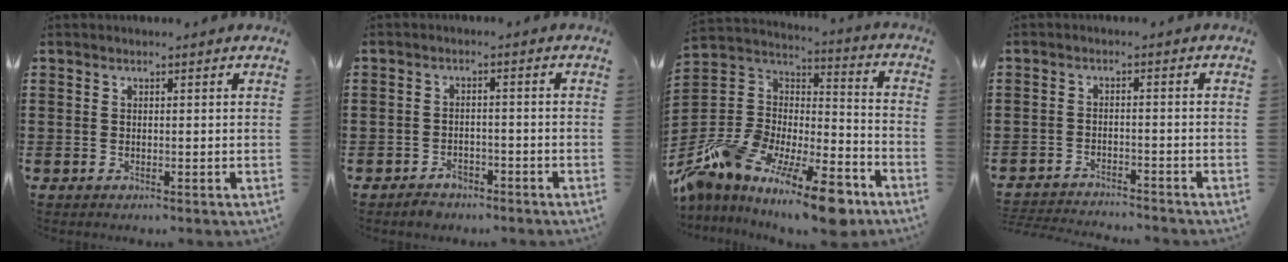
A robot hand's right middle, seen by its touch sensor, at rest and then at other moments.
{"total": 2.2, "force": [-2.1, 0.7, 0.1], "torque": [-0.008, 0.002, -0.045]}
{"total": 15.7, "force": [-12.9, 4.5, 7.7], "torque": [-0.162, 0.043, -0.247]}
{"total": 3.0, "force": [-3.0, 0.2, 0.0], "torque": [-0.006, 0.000, -0.064]}